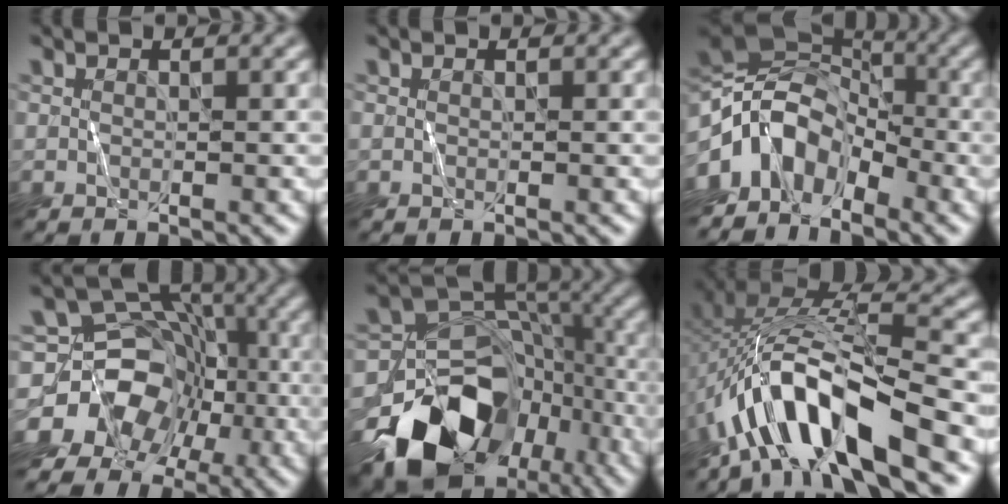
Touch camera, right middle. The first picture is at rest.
{"total": 0.0}
{"total": 7.0, "force": [-4.1, 4.3, 3.6], "torque": [-0.057, 0.013, -0.092]}
{"total": 11.2, "force": [-5.4, 9.4, 2.8], "torque": [-0.035, -0.012, -0.109]}
{"total": 14.5, "force": [-8.0, 10.0, 6.8], "torque": [-0.139, -0.010, -0.133]}
{"total": 10.4, "force": [-5.3, 3.0, 8.4], "torque": [-0.162, 0.018, -0.098]}